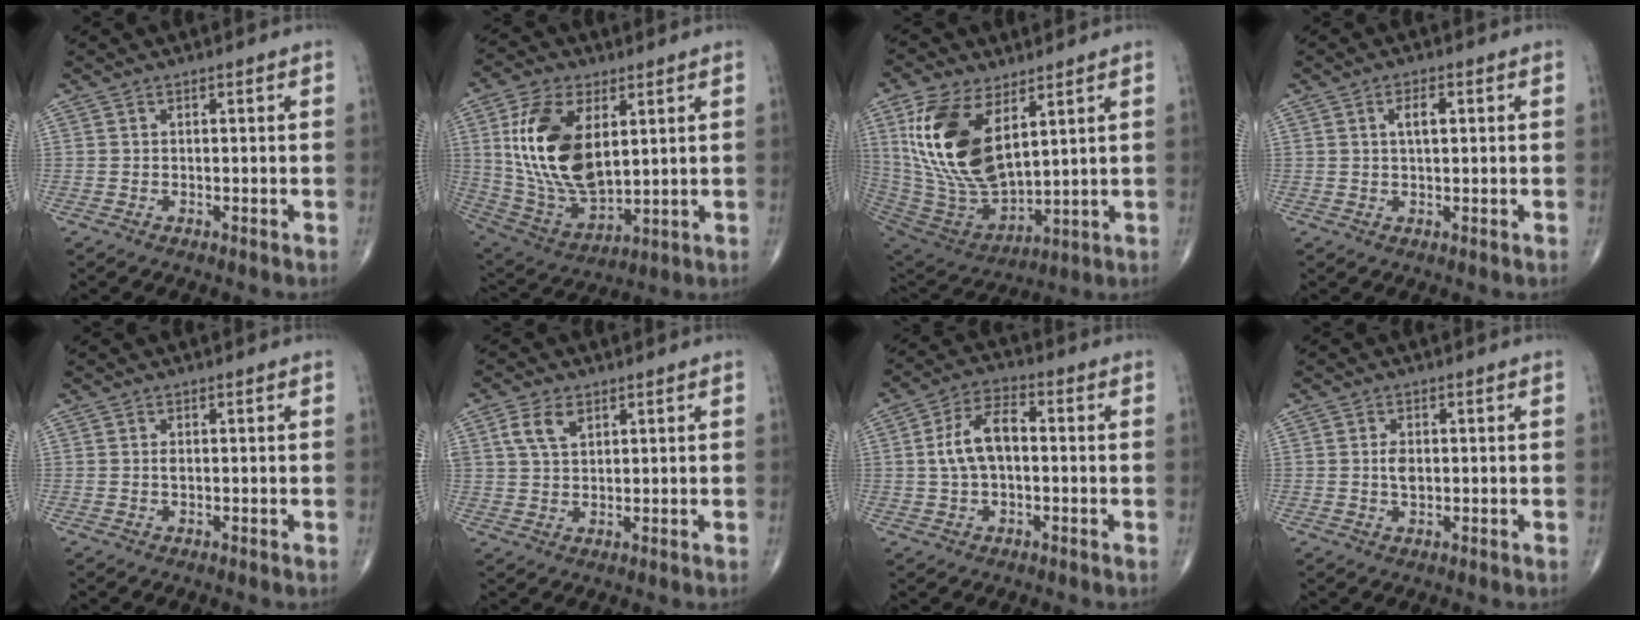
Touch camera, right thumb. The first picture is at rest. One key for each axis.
{"total": 19.3, "fx": 4.5, "fy": 10.3, "fz": 15.7, "tx": -0.295, "ty": -0.023, "tz": 0.095}
{"total": 20.3, "fx": 7.0, "fy": 10.3, "fz": 16.0, "tx": -0.307, "ty": -0.032, "tz": 0.147}
{"total": 3.4, "fx": 0.9, "fy": 1.5, "fz": 3.0, "tx": -0.050, "ty": 0.003, "tz": 0.015}
{"total": 0.8, "fx": 0.0, "fy": 0.4, "fz": 0.7, "tx": -0.012, "ty": 0.000, "tz": -0.001}
{"total": 5.2, "fx": 2.4, "fy": 3.0, "fz": 3.5, "tx": -0.064, "ty": -0.003, "tz": 0.048}
{"total": 8.7, "fx": 0.2, "fy": 4.7, "fz": 7.3, "tx": -0.141, "ty": 0.025, "tz": -0.004}
{"total": 2.6, "fx": 0.1, "fy": 1.5, "fz": 2.1, "tx": -0.035, "ty": -0.001, "tz": 0.000}